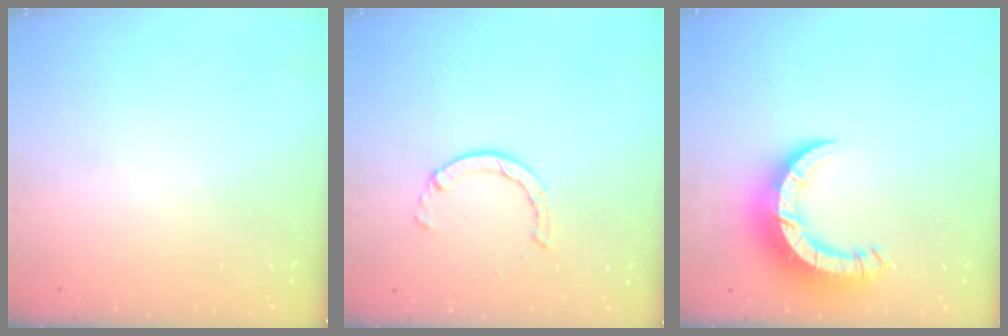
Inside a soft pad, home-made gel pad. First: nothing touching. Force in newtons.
{"total": 2.9, "press": 2.9, "slide": 0.4}
{"total": 10.0, "press": 9.9, "slide": 1.2}